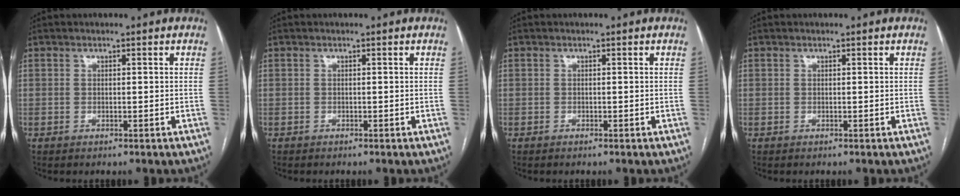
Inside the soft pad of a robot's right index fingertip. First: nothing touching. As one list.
[{"total": 0.0}, {"total": 0.0}, {"total": 0.0}]